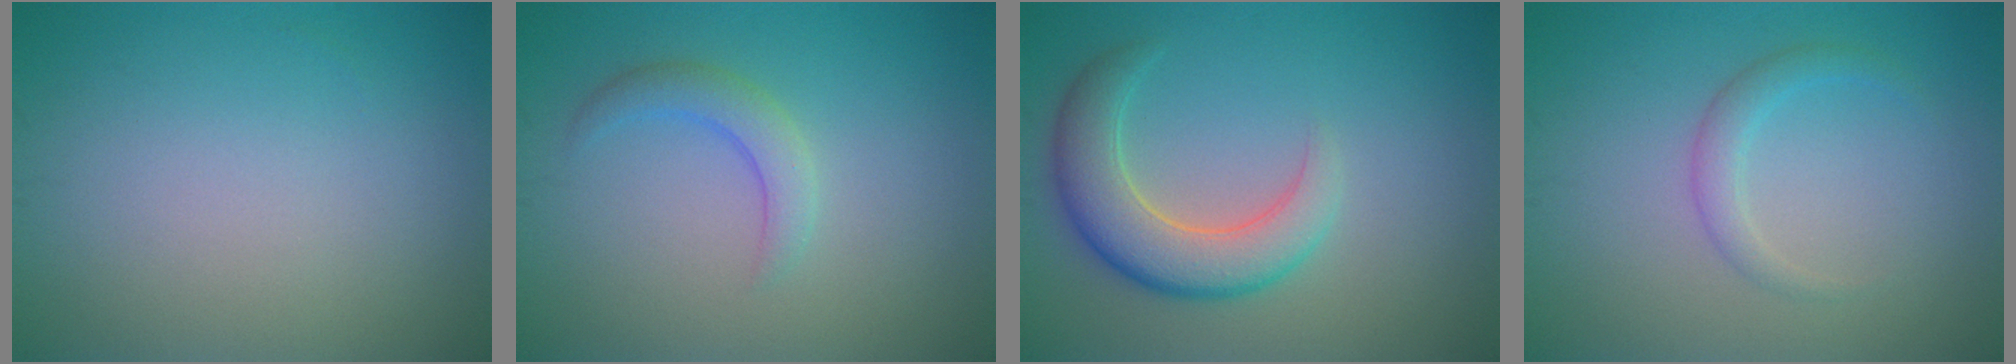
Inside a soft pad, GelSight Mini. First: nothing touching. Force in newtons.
{"total": 2.3, "press": 2.2, "slide": 0.2}
{"total": 5.5, "press": 5.5, "slide": 0.5}
{"total": 1.7, "press": 1.7, "slide": 0.0}